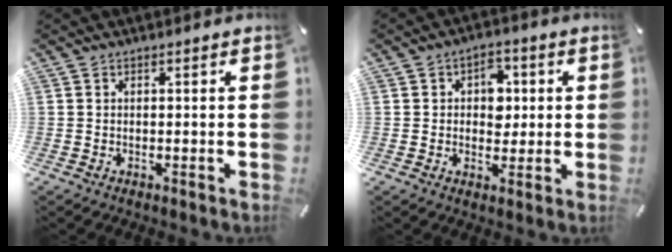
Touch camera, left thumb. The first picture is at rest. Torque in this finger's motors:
{"motor_torque": [0.78, 0.98, 0.53, -0.27, 0.15]}